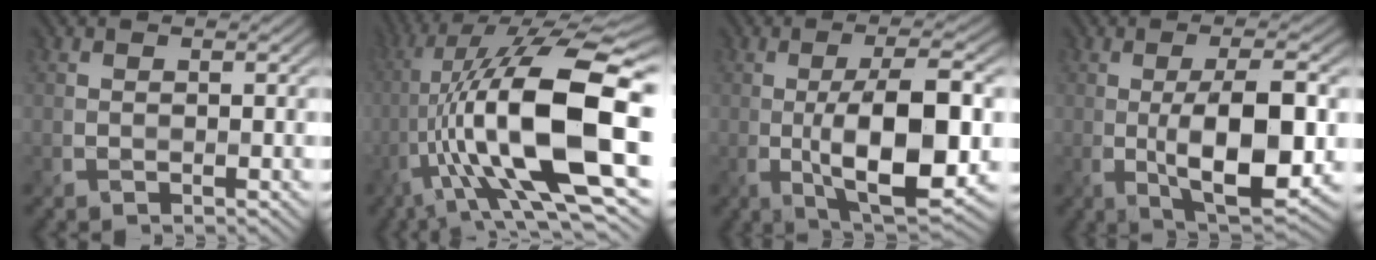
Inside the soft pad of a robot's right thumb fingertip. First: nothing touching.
{"total": 18.0, "force": [-1.9, 6.1, 16.8], "torque": [-0.316, 0.022, -0.031]}
{"total": 11.8, "force": [-1.5, 3.9, 11.0], "torque": [-0.180, -0.007, -0.018]}
{"total": 10.6, "force": [-1.2, 3.6, 9.9], "torque": [-0.162, -0.011, -0.010]}